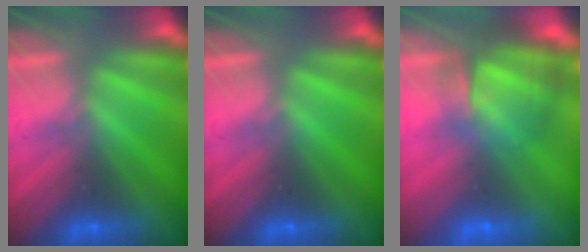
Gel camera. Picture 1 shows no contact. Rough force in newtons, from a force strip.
{"total": 0.0}
{"total": 7.4}